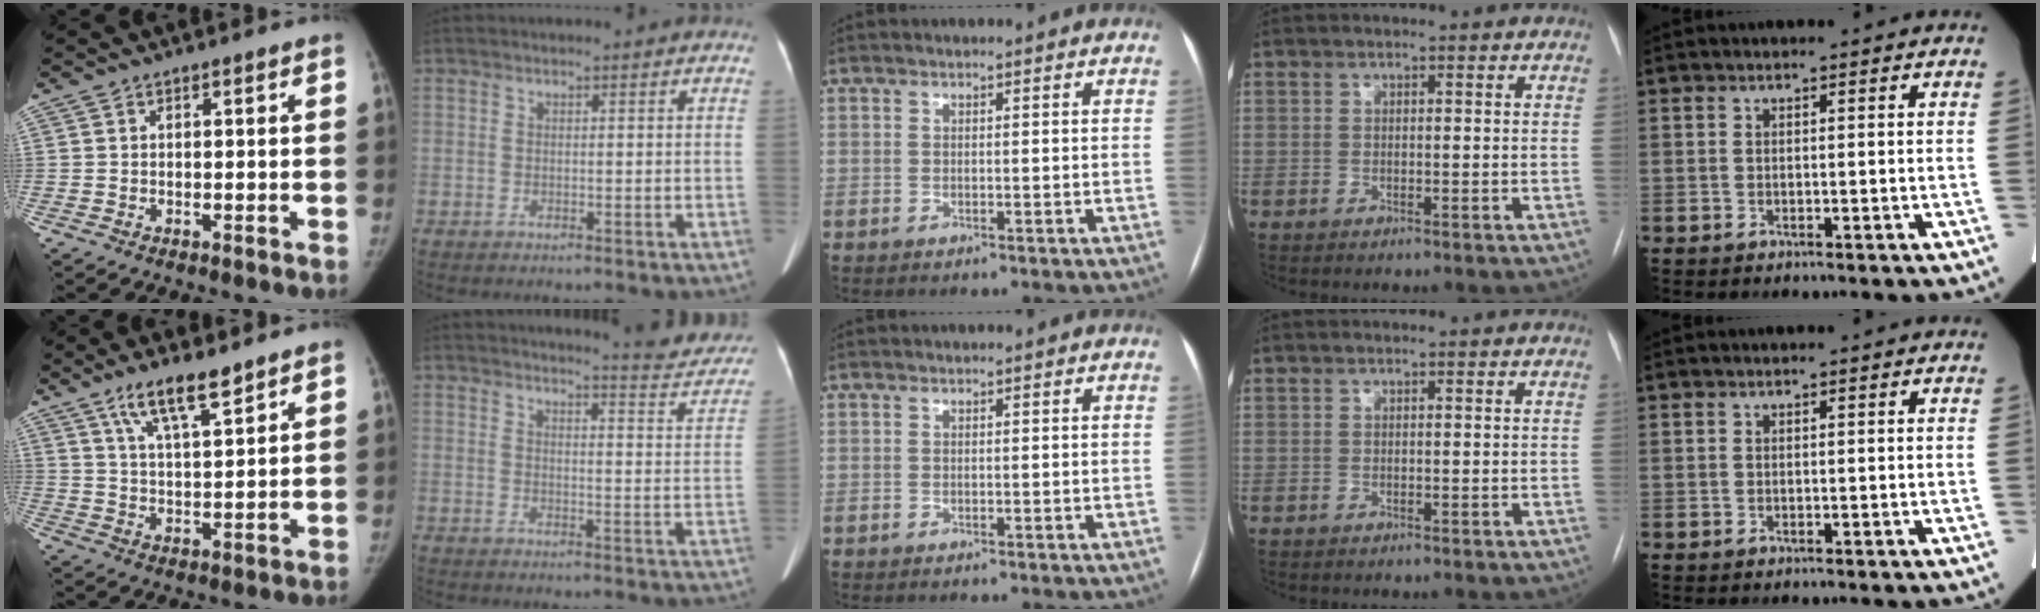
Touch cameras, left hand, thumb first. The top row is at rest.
{"thumb": {"total": 9.1, "force": [6.4, 2.0, 6.2], "torque": [-0.103, -0.034, 0.120]}, "index": {"total": 10.1, "force": [9.9, 0.7, 2.2], "torque": [-0.017, -0.038, 0.102]}}